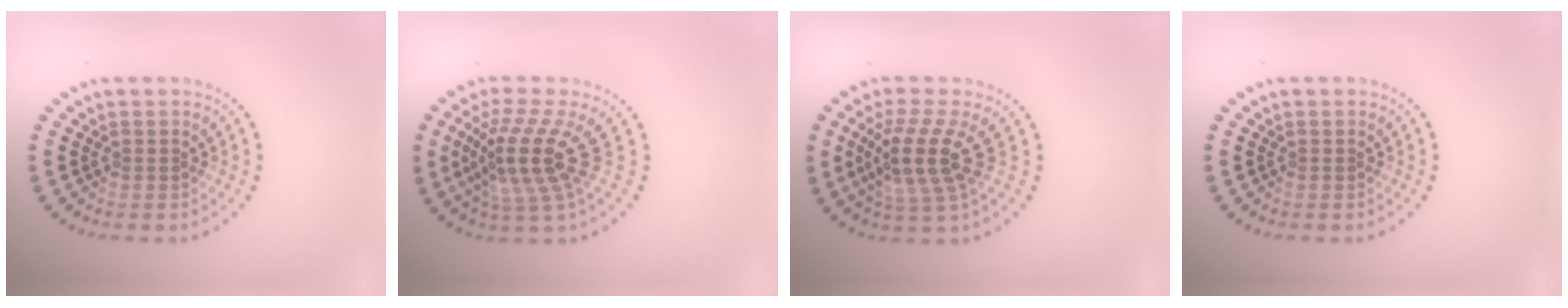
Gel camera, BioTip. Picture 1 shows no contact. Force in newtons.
{"total": 4.9, "press": 3.6, "slide": 3.4}
{"total": 4.6, "press": 3.8, "slide": 2.5}
{"total": 0.0}